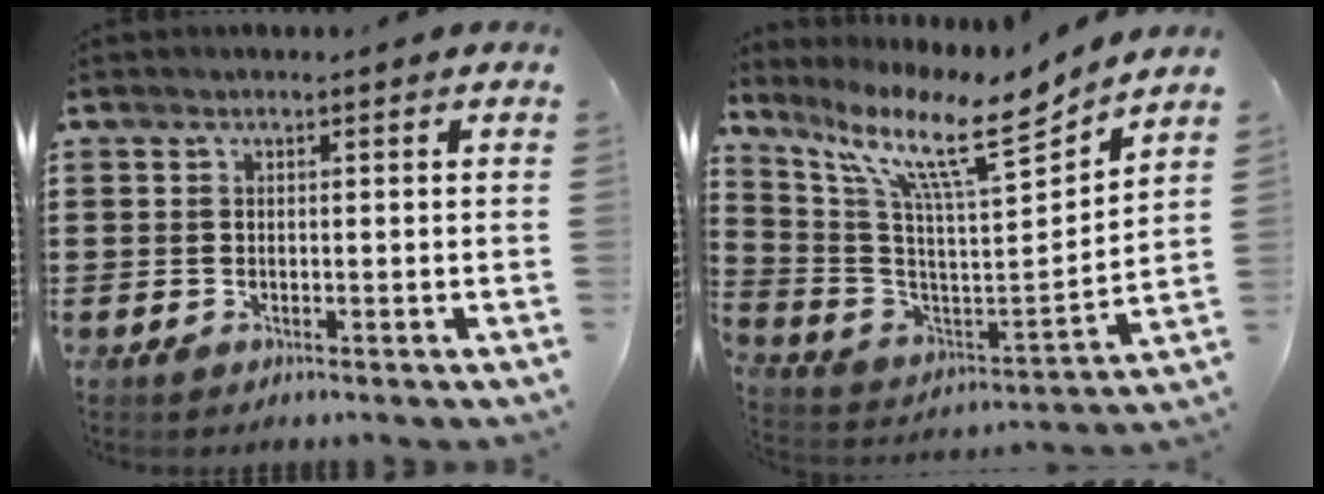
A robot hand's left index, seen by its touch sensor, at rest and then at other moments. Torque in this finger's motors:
{"motor_torque": [2.14, 0.00, 0.37, 0.21]}